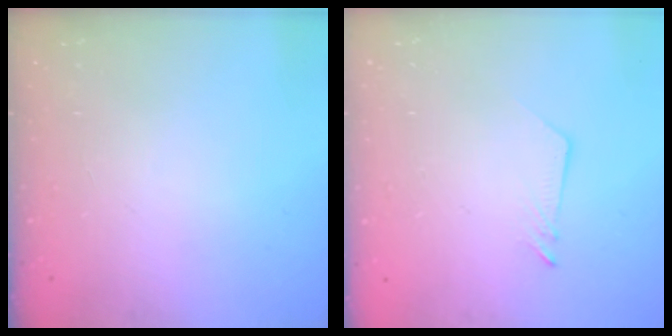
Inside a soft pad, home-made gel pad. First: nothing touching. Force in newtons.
{"total": 2.5, "press": 2.5, "slide": 0.2}